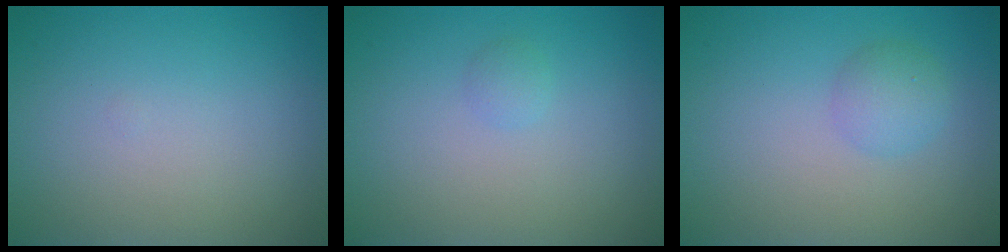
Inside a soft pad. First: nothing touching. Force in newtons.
{"total": 0.7, "press": 0.7, "slide": 0.1}
{"total": 2.0, "press": 2.0, "slide": 0.1}